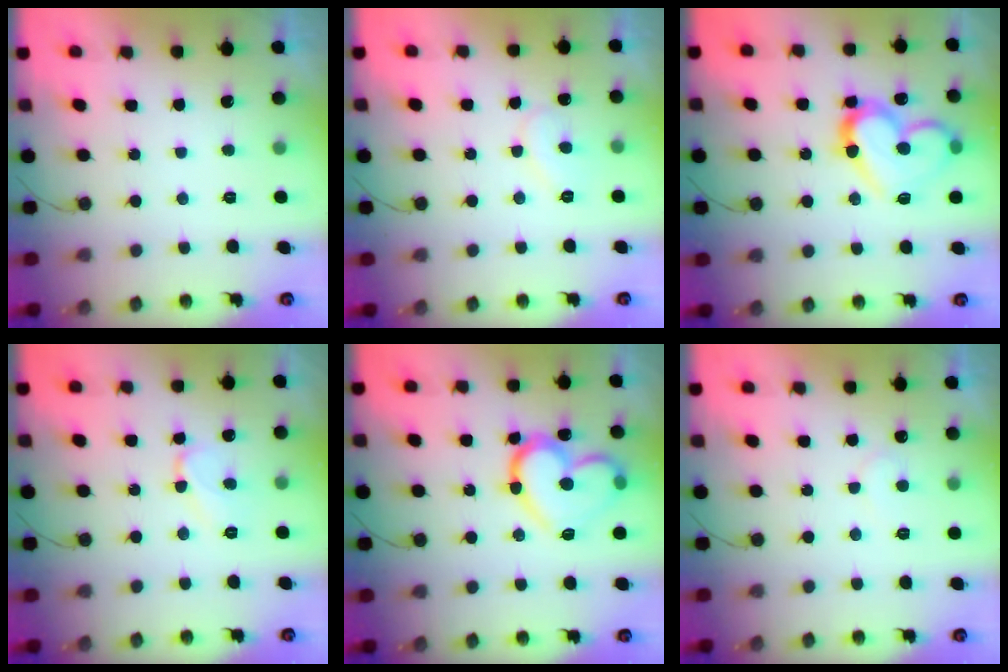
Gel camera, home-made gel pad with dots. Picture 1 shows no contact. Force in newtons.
{"total": 7.4, "press": 7.3, "slide": 0.6}
{"total": 16.5, "press": 16.5, "slide": 1.1}
{"total": 6.7, "press": 6.6, "slide": 0.7}
{"total": 18.4, "press": 18.4, "slide": 1.0}
{"total": 5.0, "press": 5.0, "slide": 0.4}